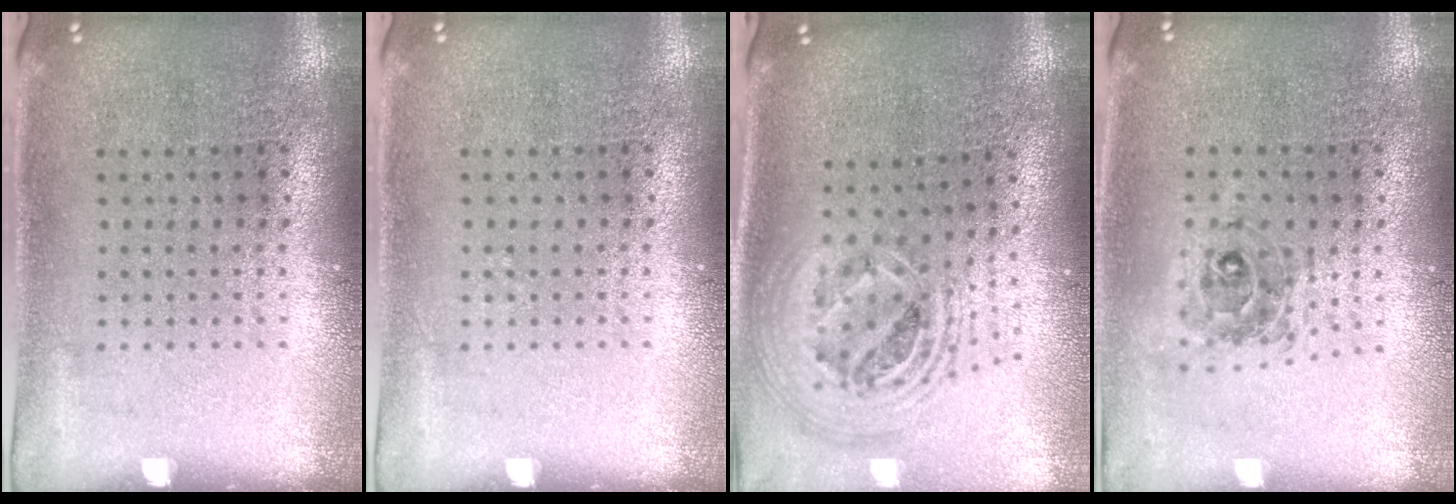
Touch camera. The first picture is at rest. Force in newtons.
{"total": 0.0}
{"total": 2.4, "press": 1.8, "slide": 1.6}
{"total": 0.8, "press": 0.8, "slide": 0.1}